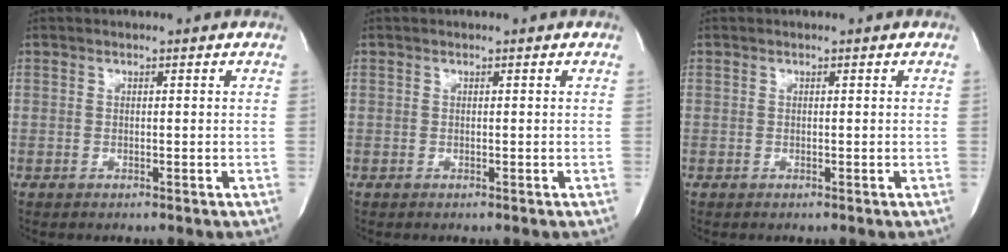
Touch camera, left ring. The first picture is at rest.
{"total": 0.0}
{"total": 0.0}